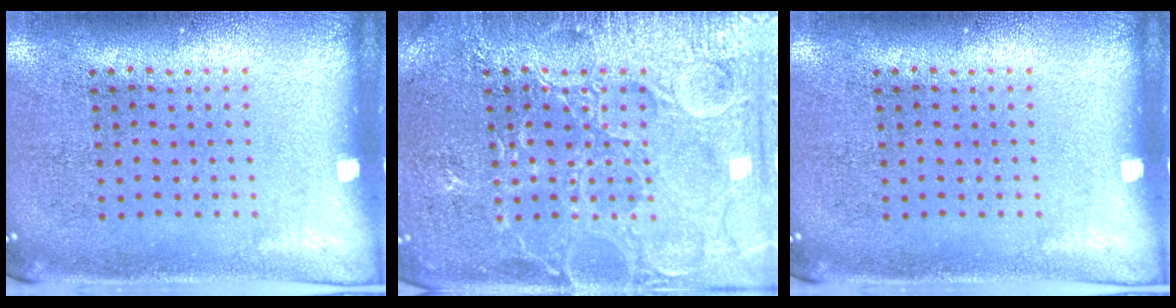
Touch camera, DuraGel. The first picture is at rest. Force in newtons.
{"total": 6.5, "press": 6.4, "slide": 0.9}
{"total": 0.0}